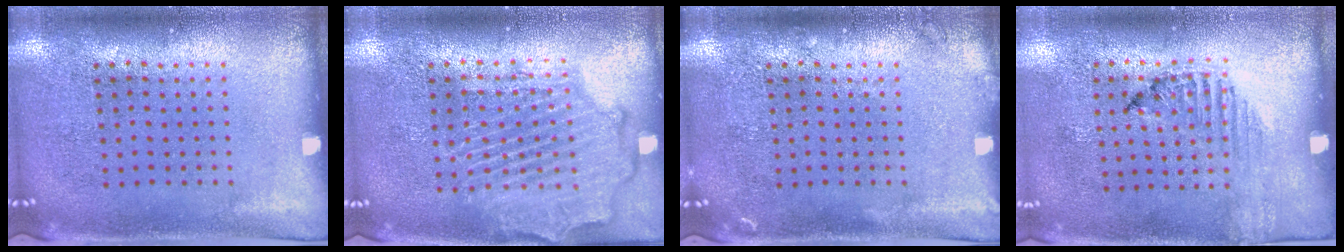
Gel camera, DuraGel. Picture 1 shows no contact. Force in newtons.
{"total": 2.4, "press": 2.2, "slide": 0.8}
{"total": 0.7, "press": 0.7, "slide": 0.2}
{"total": 1.2, "press": 1.2, "slide": 0.4}